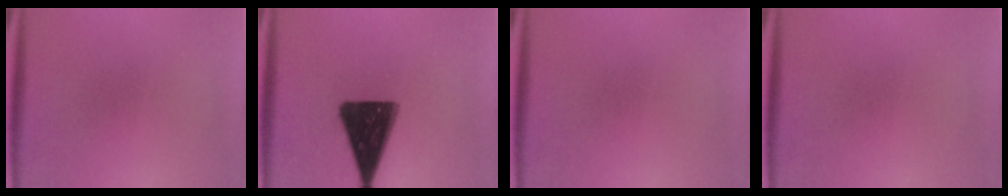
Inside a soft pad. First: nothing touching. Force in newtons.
{"total": 15.2}
{"total": 0.0}
{"total": 0.0}